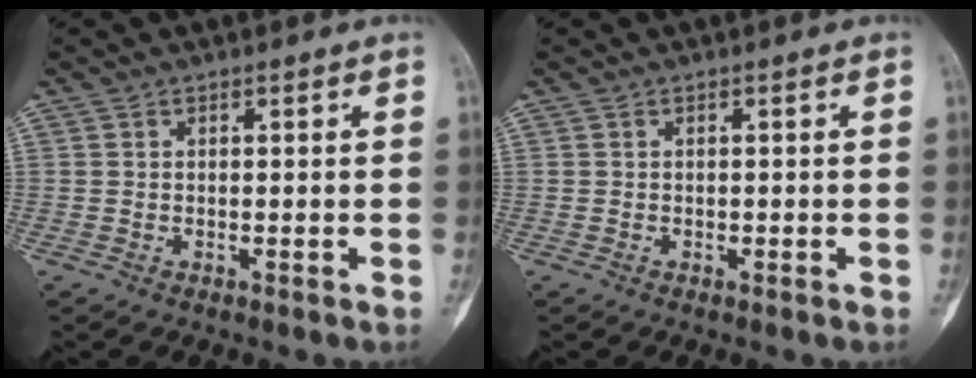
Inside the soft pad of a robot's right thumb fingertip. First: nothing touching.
{"total": 0.0}